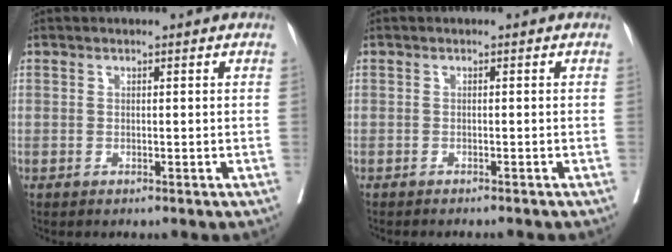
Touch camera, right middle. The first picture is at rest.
{"total": 3.8, "force": [-3.6, 0.2, 1.3], "torque": [-0.014, -0.006, -0.046]}